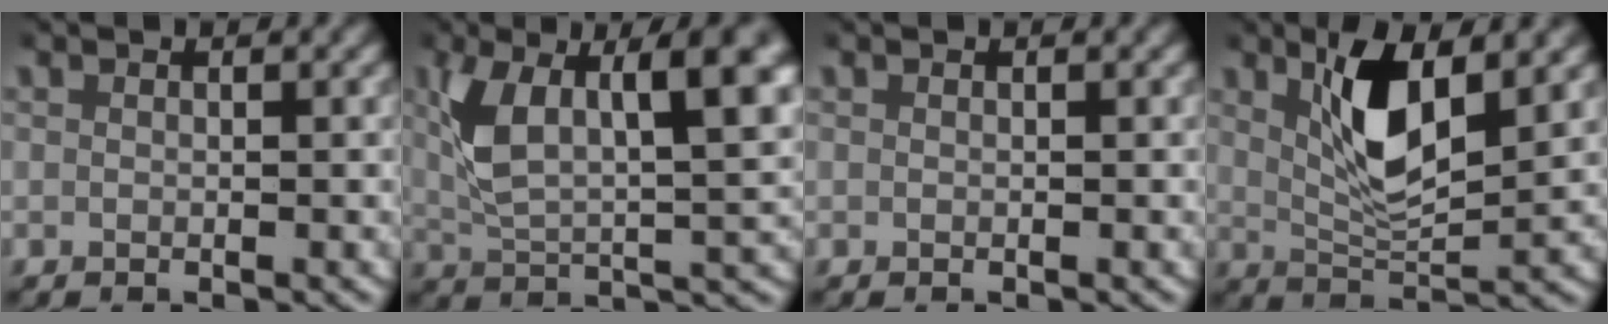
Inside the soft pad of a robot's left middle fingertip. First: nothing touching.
{"total": 10.3, "force": [2.5, 4.9, 8.7], "torque": [-0.149, 0.000, 0.046]}
{"total": 0.0}
{"total": 5.3, "force": [2.1, 1.4, 4.6], "torque": [-0.088, -0.003, 0.040]}